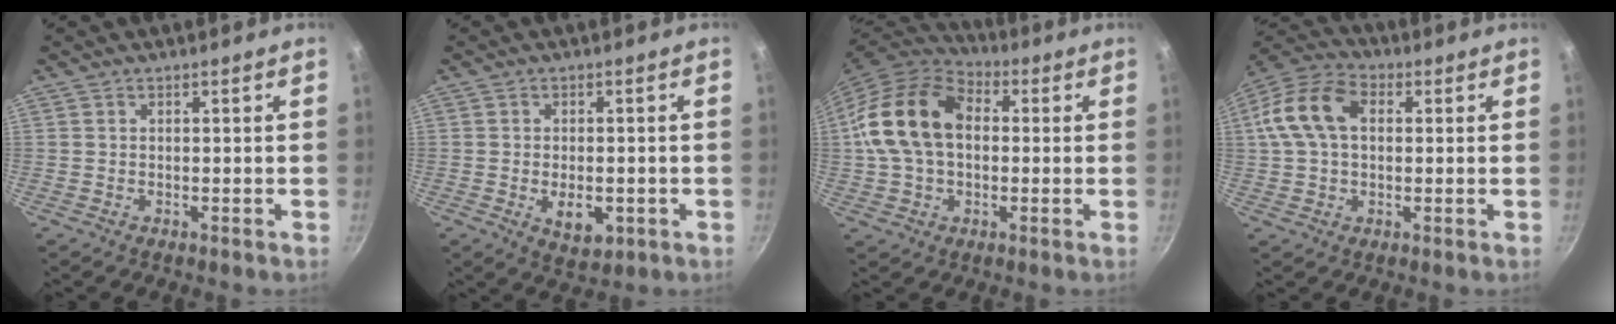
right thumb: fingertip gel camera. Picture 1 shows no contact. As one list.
[{"total": 6.0, "force": [-1.6, 3.5, 4.6], "torque": [-0.056, -0.003, -0.012]}, {"total": 17.5, "force": [1.5, 12.2, 12.5], "torque": [-0.217, 0.032, 0.013]}, {"total": 12.8, "force": [2.2, 8.5, 9.4], "torque": [-0.168, 0.028, 0.024]}]